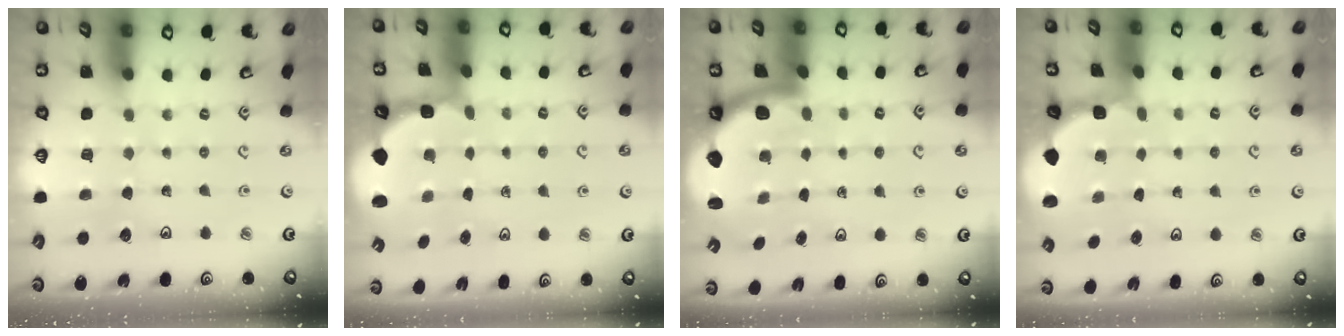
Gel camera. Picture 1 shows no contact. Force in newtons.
{"total": 2.5, "press": 2.2, "slide": 1.2}
{"total": 2.7, "press": 2.6, "slide": 0.5}
{"total": 1.4, "press": 1.3, "slide": 0.3}